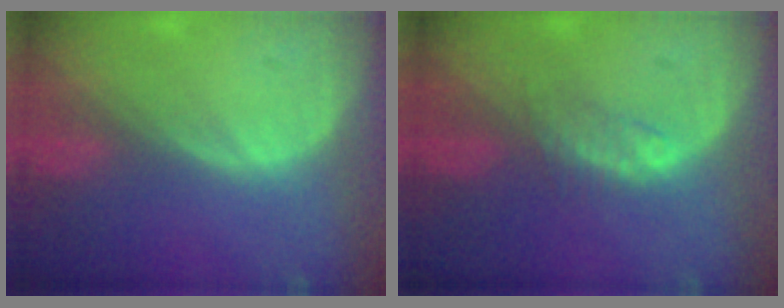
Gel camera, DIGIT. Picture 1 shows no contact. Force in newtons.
{"total": 2.3, "press": 2.3, "slide": 0.2}